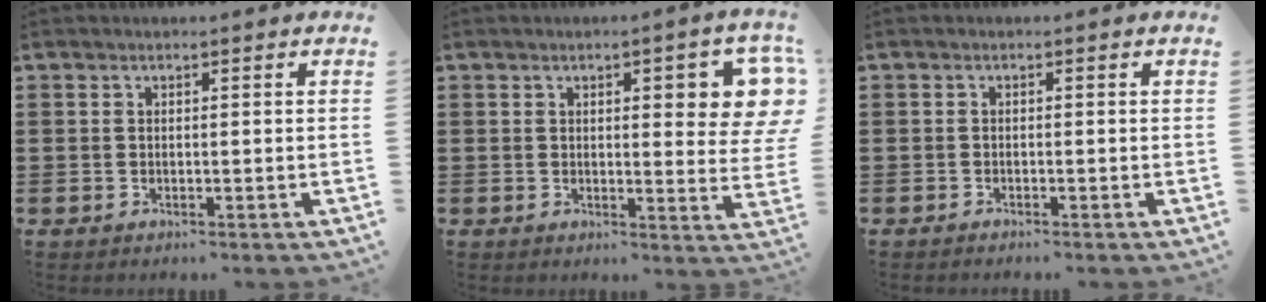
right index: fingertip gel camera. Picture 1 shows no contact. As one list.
[{"total": 6.8, "force": [2.1, 1.9, 6.1], "torque": [-0.086, -0.003, 0.028]}, {"total": 0.6, "force": [-0.6, 0.0, 0.1], "torque": [-0.004, -0.003, -0.012]}]